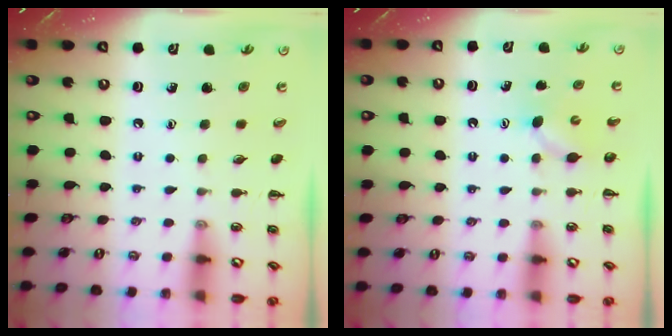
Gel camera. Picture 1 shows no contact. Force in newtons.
{"total": 4.3, "press": 4.2, "slide": 1.1}